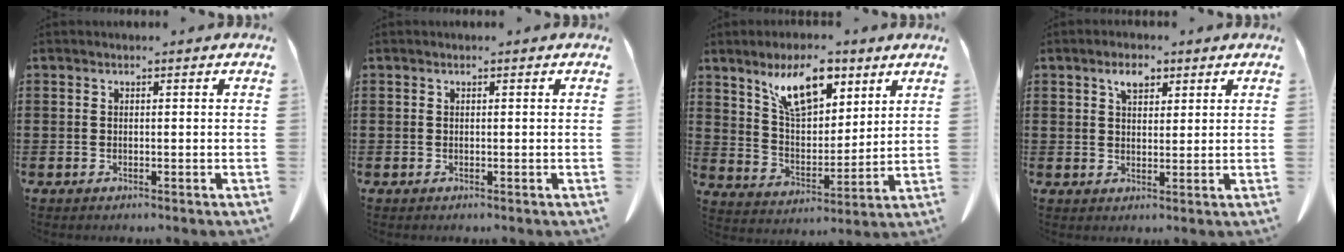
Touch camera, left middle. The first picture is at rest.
{"total": 0.0}
{"total": 10.5, "force": [6.9, 4.6, 6.5], "torque": [-0.124, -0.015, 0.121]}
{"total": 3.5, "force": [2.2, 1.8, 2.0], "torque": [-0.030, 0.002, 0.036]}